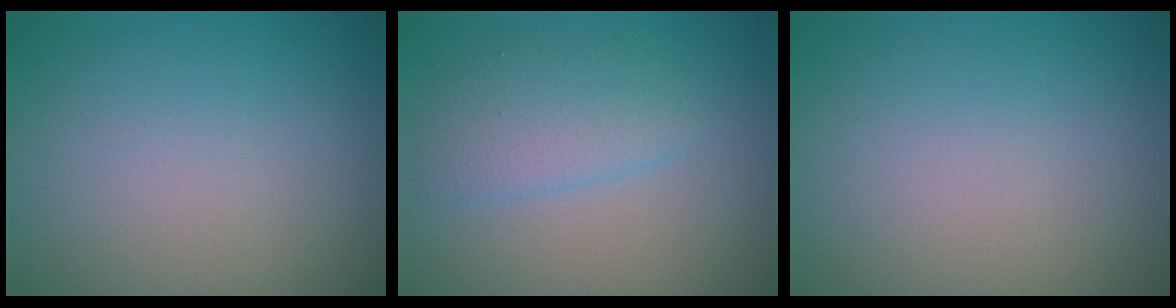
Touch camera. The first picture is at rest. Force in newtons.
{"total": 2.8, "press": 2.8, "slide": 0.1}
{"total": 0.0}